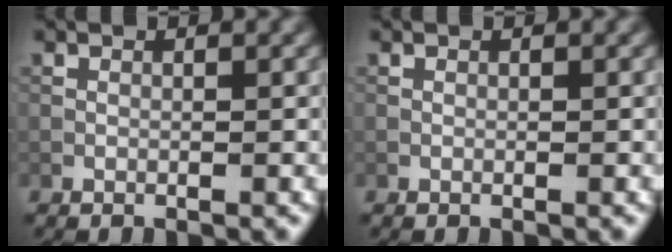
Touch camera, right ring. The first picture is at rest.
{"total": 0.0}